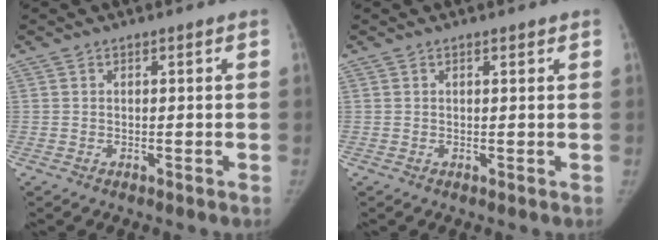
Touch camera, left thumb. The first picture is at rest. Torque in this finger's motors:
{"motor_torque": [-0.22, -0.07, -0.34, 0.20, -0.05]}